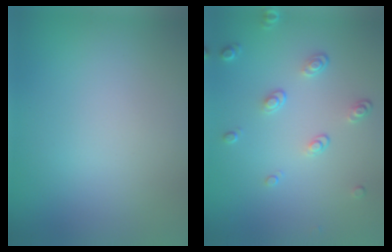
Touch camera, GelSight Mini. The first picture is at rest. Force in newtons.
{"total": 2.2, "press": 1.4, "slide": 1.7}